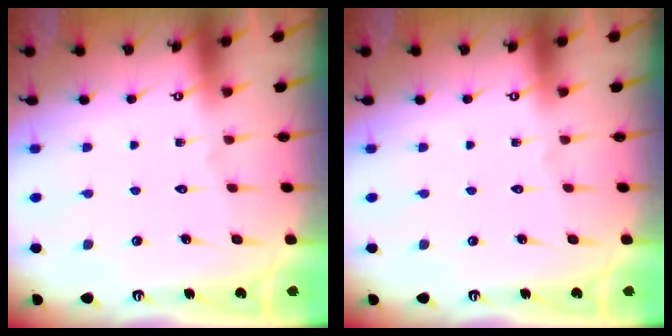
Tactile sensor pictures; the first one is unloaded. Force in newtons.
{"total": 0.0}